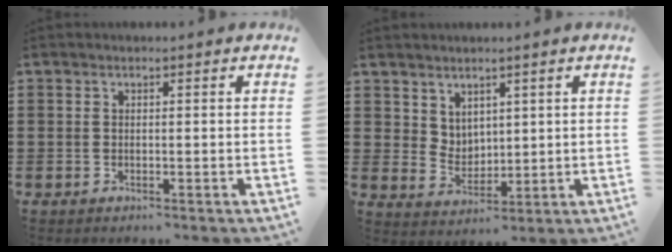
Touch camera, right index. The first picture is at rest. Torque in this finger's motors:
{"motor_torque": [0.57, 0.42, 0.01, 0.00]}